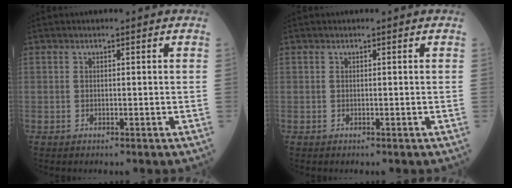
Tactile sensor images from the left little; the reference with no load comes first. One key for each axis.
{"total": 0.0}